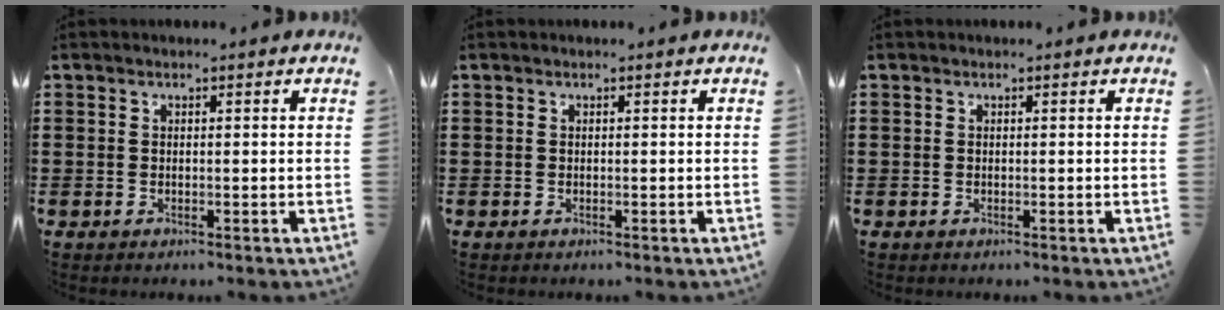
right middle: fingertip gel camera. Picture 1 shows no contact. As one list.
[{"total": 0.0}, {"total": 0.0}]